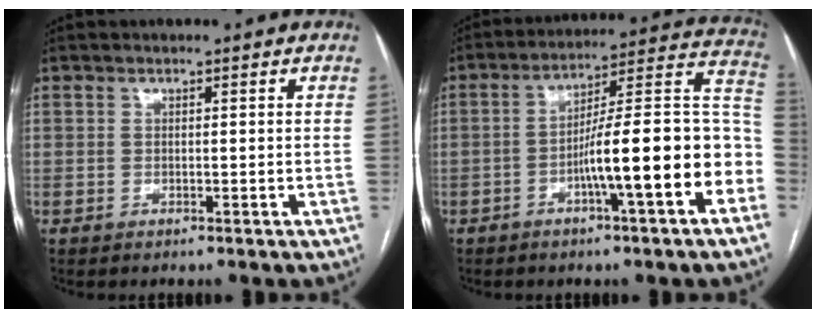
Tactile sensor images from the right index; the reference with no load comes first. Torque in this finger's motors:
{"motor_torque": [2.14, 0.00, 1.05, 0.21]}